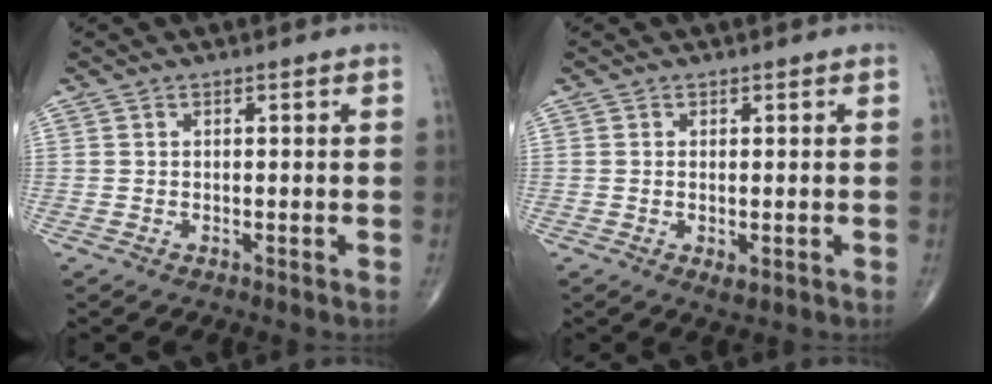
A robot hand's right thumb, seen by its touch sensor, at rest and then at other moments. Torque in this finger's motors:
{"motor_torque": [-0.50, -0.23, -0.13, 0.26, -0.01]}